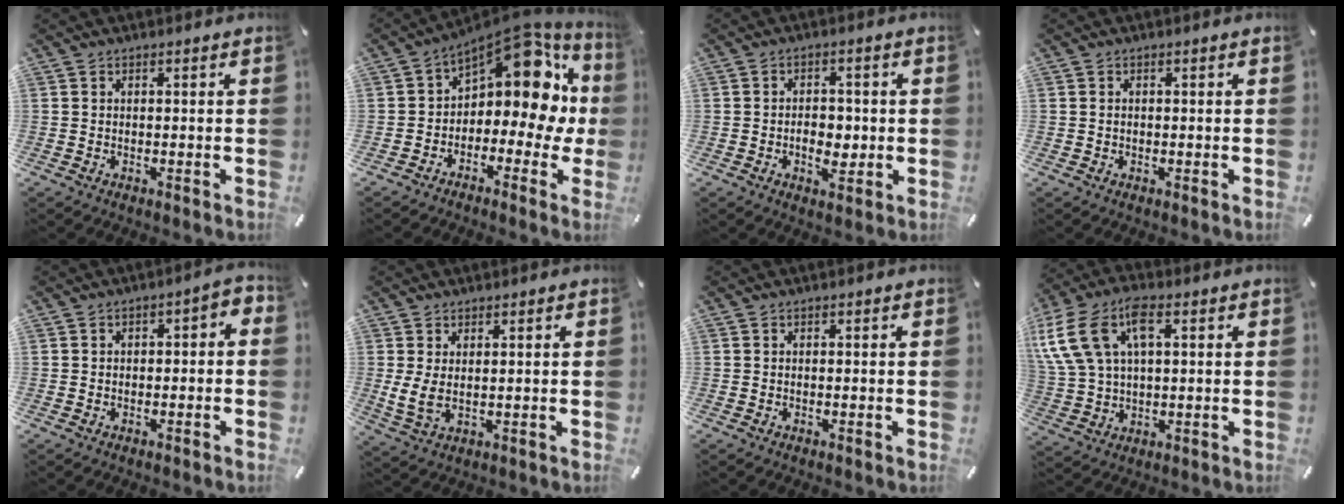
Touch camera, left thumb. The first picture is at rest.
{"total": 13.5, "force": [5.2, 7.5, 9.9], "torque": [-0.133, -0.051, 0.081]}
{"total": 5.4, "force": [-1.0, 3.8, 3.8], "torque": [-0.053, 0.001, -0.019]}
{"total": 0.6, "force": [0.0, 0.4, 0.5], "torque": [-0.010, 0.001, 0.000]}
{"total": 3.1, "force": [-1.6, 1.7, 2.1], "torque": [-0.037, 0.017, -0.031]}
{"total": 5.2, "force": [1.3, 2.5, 4.4], "torque": [-0.103, -0.007, 0.022]}
{"total": 0.0}
{"total": 14.2, "force": [4.9, 8.5, 10.3], "torque": [-0.235, 0.006, 0.088]}